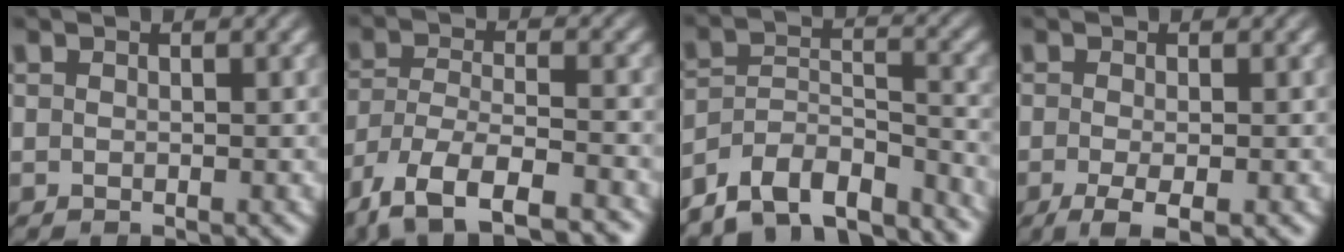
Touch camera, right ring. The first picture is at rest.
{"total": 9.6, "force": [-5.7, 5.3, 5.6], "torque": [-0.125, -0.056, -0.065]}
{"total": 11.9, "force": [-9.2, 6.4, 4.1], "torque": [-0.089, -0.050, -0.143]}
{"total": 4.4, "force": [-2.7, 1.7, 2.9], "torque": [-0.061, -0.024, -0.033]}